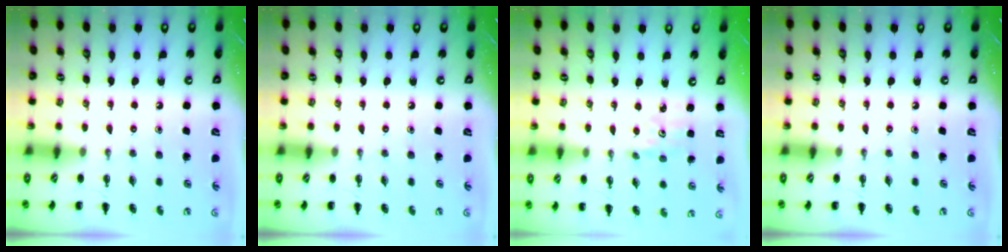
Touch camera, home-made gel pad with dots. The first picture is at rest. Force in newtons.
{"total": 0.0}
{"total": 2.0, "press": 1.9, "slide": 0.7}
{"total": 0.0}